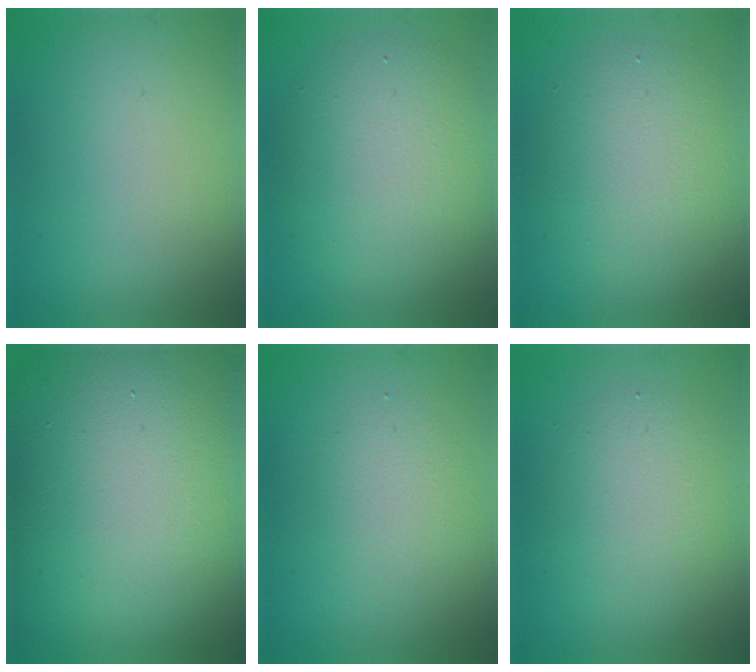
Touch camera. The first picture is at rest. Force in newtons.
{"total": 6.4, "press": 6.3, "slide": 0.8}
{"total": 4.8, "press": 4.8, "slide": 0.3}
{"total": 21.9, "press": 21.9, "slide": 1.3}
{"total": 2.2, "press": 2.2, "slide": 0.2}
{"total": 3.8, "press": 3.8, "slide": 0.4}